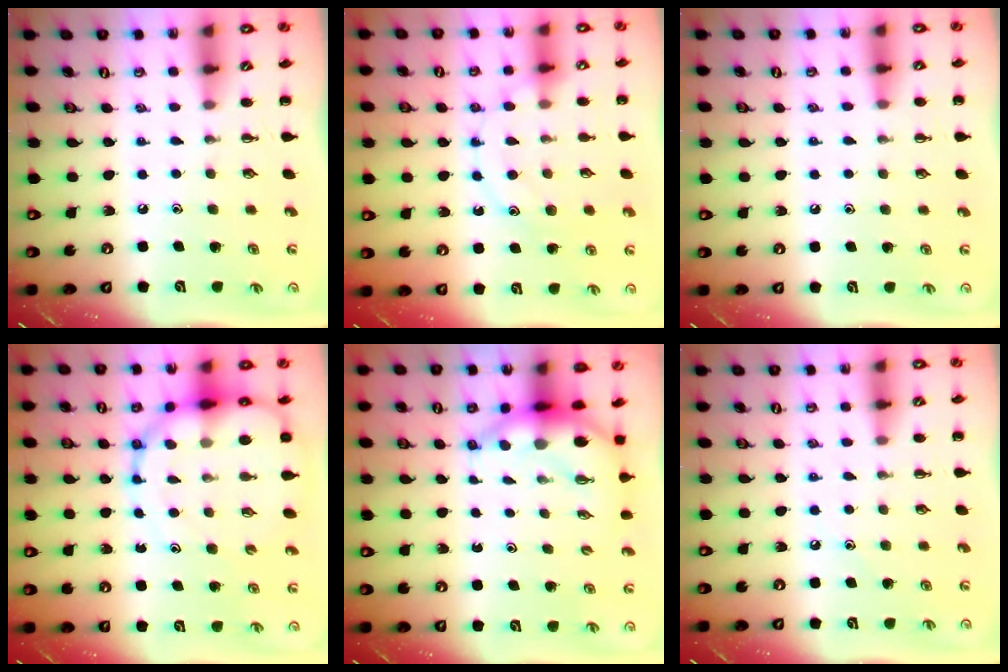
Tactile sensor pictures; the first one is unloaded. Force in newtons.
{"total": 11.6, "press": 11.6, "slide": 0.6}
{"total": 6.2, "press": 5.8, "slide": 2.3}
{"total": 16.2, "press": 15.6, "slide": 4.1}
{"total": 7.0, "press": 6.9, "slide": 1.2}
{"total": 7.0, "press": 6.6, "slide": 2.2}